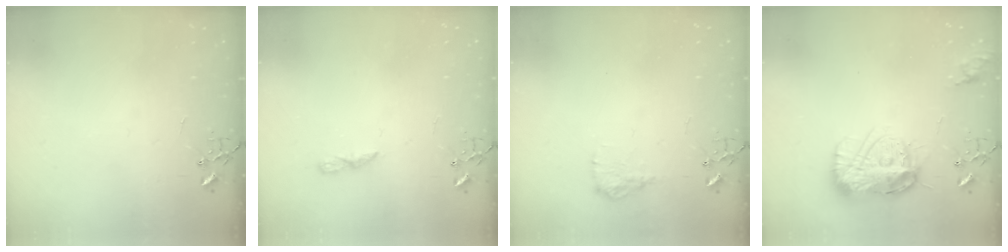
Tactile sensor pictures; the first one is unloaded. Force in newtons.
{"total": 5.5, "press": 5.4, "slide": 0.4}
{"total": 9.6, "press": 9.6, "slide": 0.3}
{"total": 14.7, "press": 14.7, "slide": 1.0}